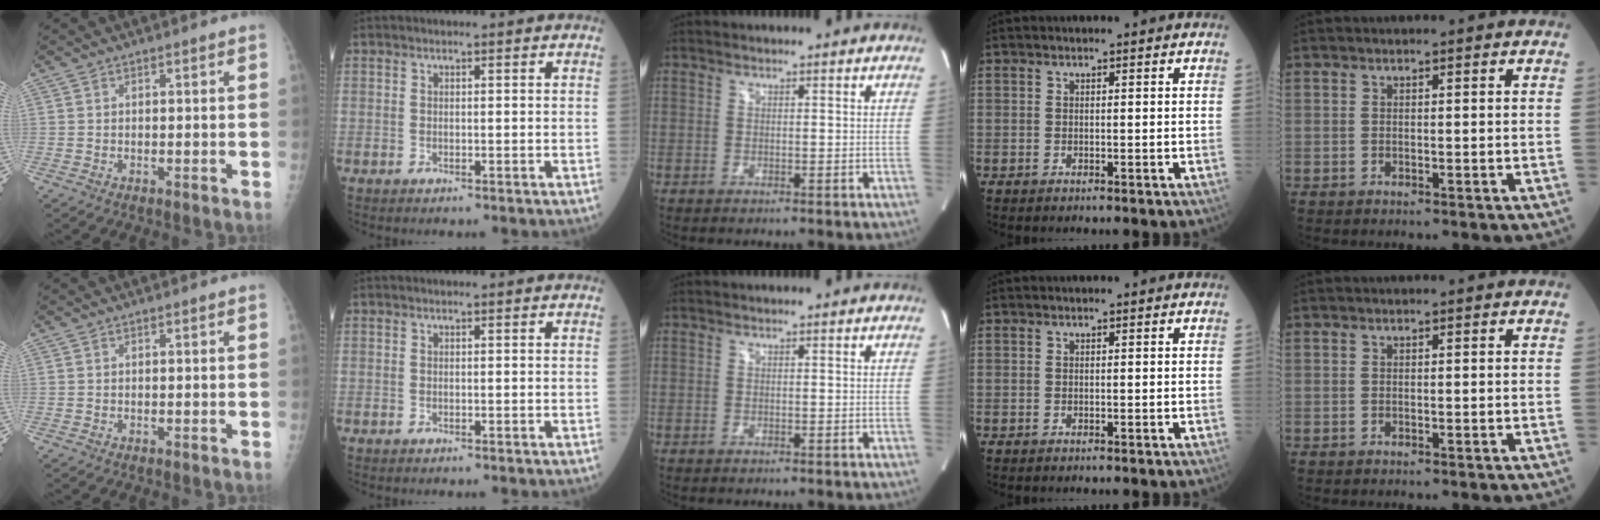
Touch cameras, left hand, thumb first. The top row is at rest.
{}